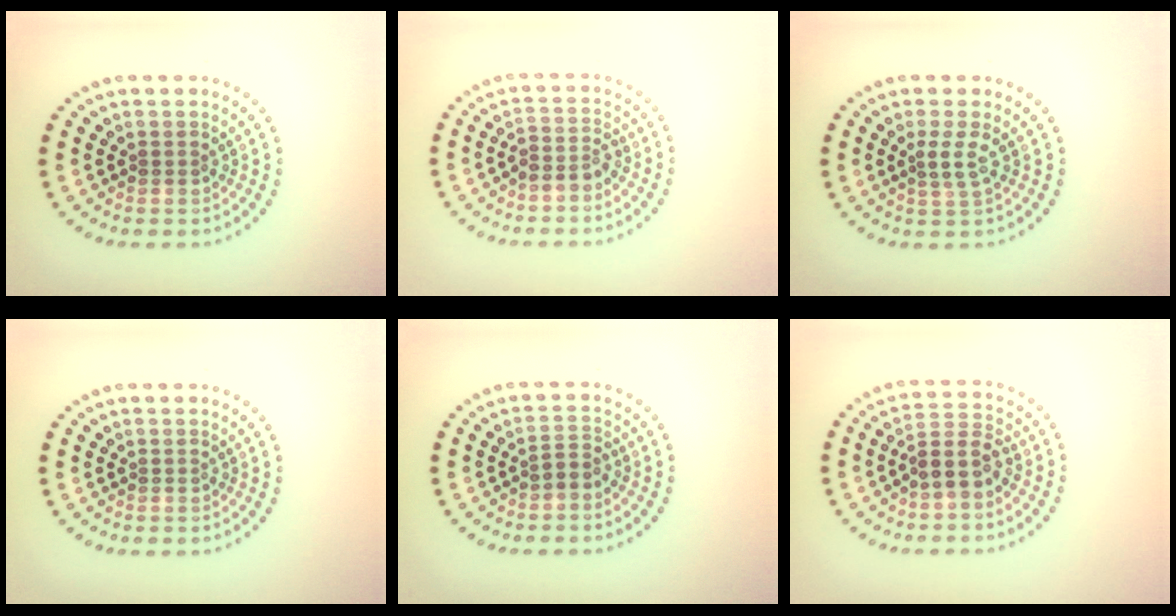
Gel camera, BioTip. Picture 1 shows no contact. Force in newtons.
{"total": 2.1, "press": 1.7, "slide": 1.2}
{"total": 1.9, "press": 1.4, "slide": 1.2}
{"total": 0.0}
{"total": 1.5, "press": 1.1, "slide": 1.0}
{"total": 3.2, "press": 2.7, "slide": 1.7}